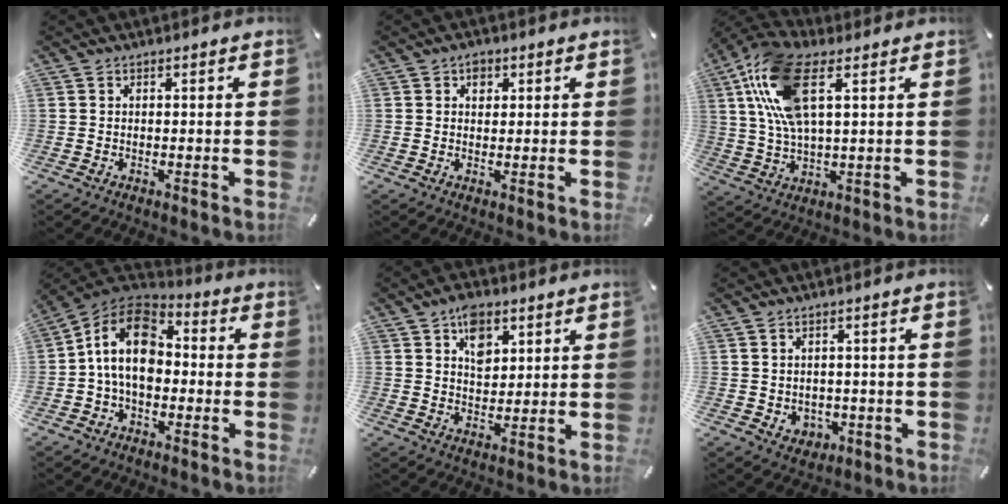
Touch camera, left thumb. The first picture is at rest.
{"total": 2.2, "force": [0.8, 1.8, 1.0], "torque": [-0.006, -0.001, 0.010]}
{"total": 15.4, "force": [6.4, 6.7, 12.4], "torque": [-0.271, 0.001, 0.116]}
{"total": 13.2, "force": [-0.4, 9.0, 9.7], "torque": [-0.199, 0.010, -0.011]}
{"total": 7.3, "force": [3.5, 5.1, 4.0], "torque": [-0.052, -0.008, 0.058]}
{"total": 3.4, "force": [0.1, 3.3, 0.7], "torque": [-0.003, -0.001, 0.000]}